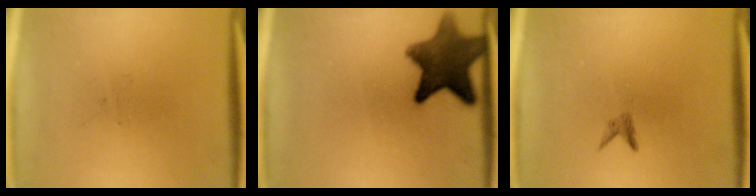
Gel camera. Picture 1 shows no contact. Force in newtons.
{"total": 10.7}
{"total": 0.8}